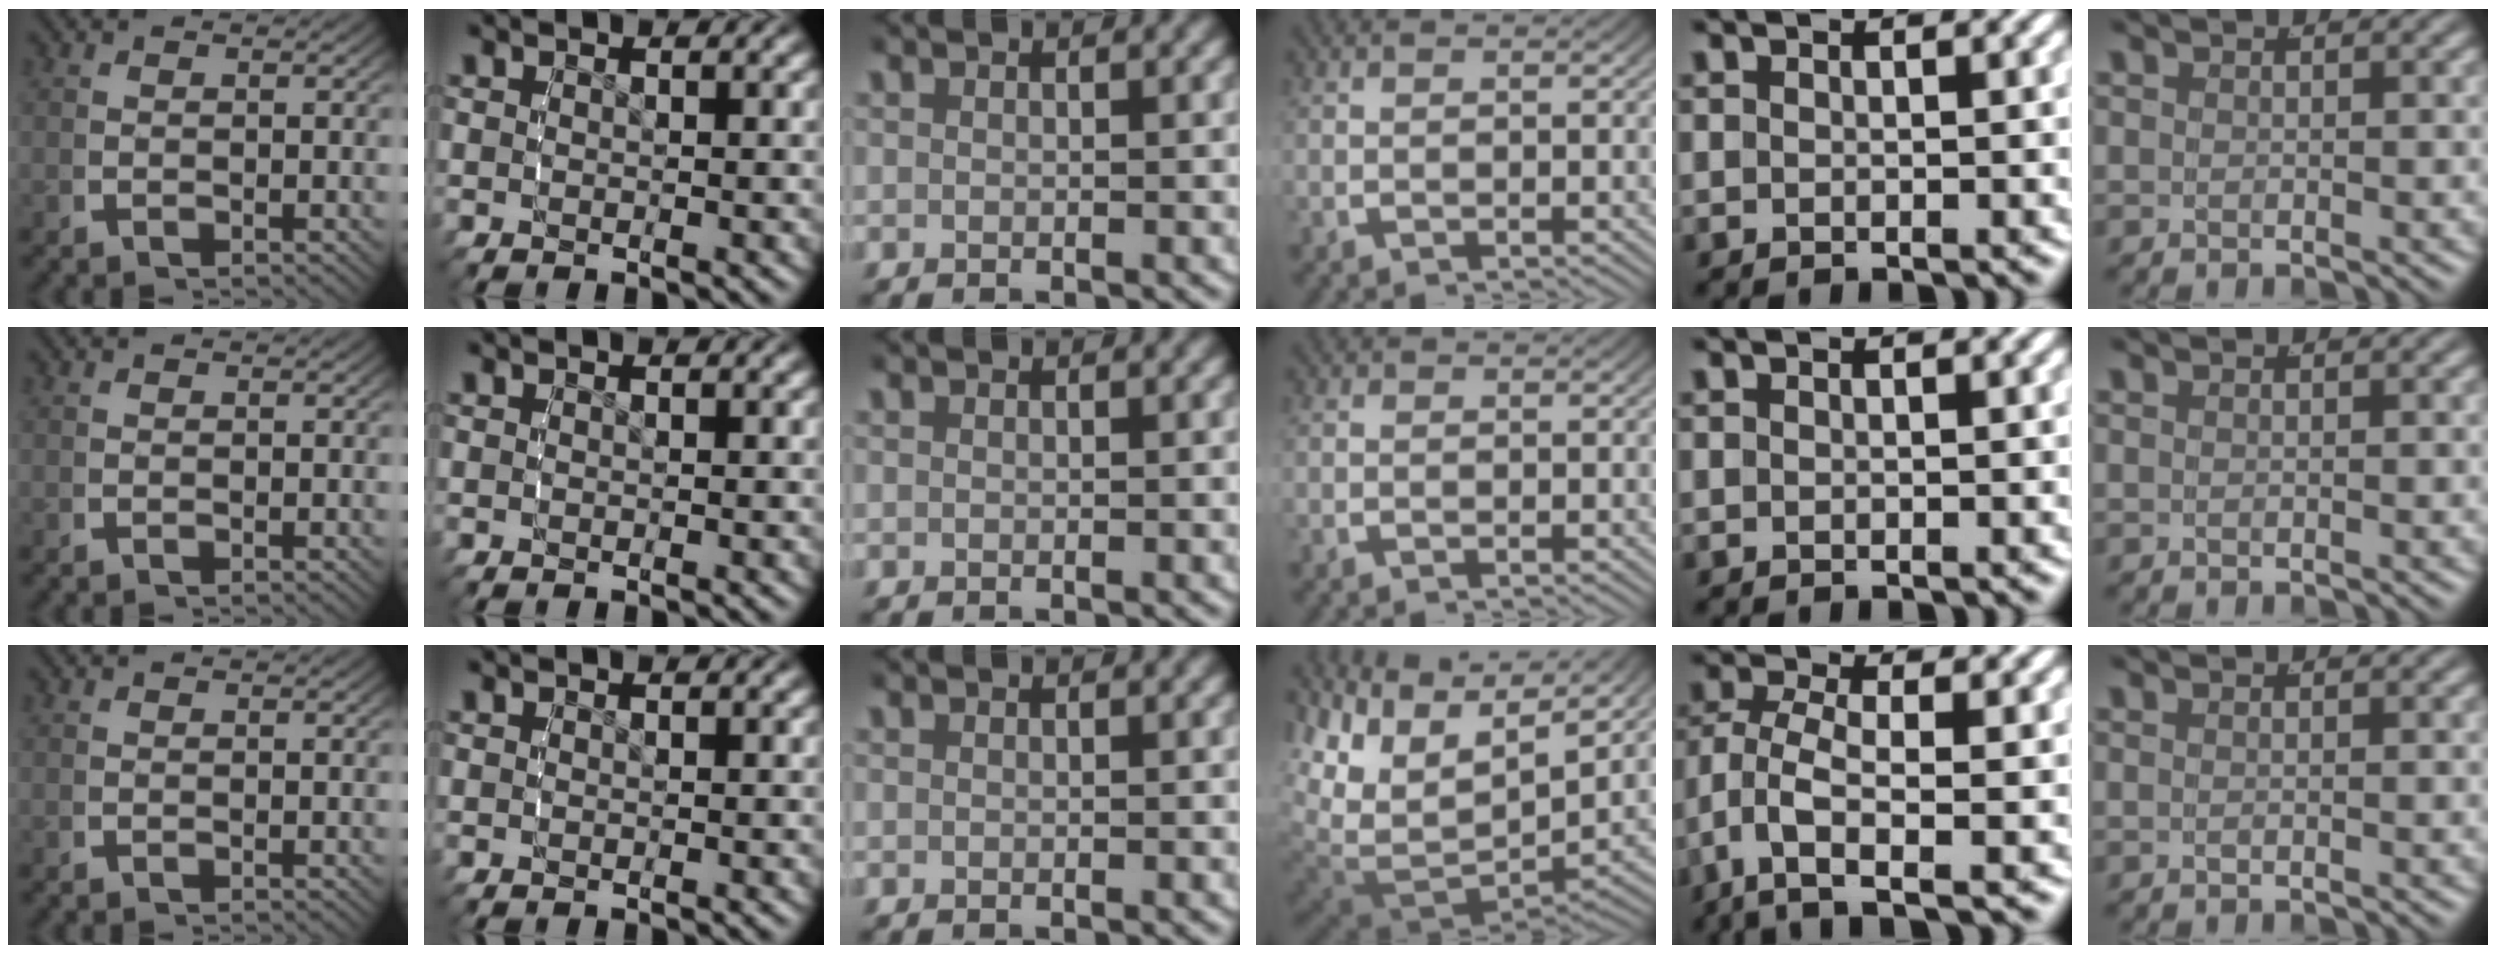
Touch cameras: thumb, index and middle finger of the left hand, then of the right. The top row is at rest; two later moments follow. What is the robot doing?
{"motion": "grasp_and_lifting", "object": "backpack"}